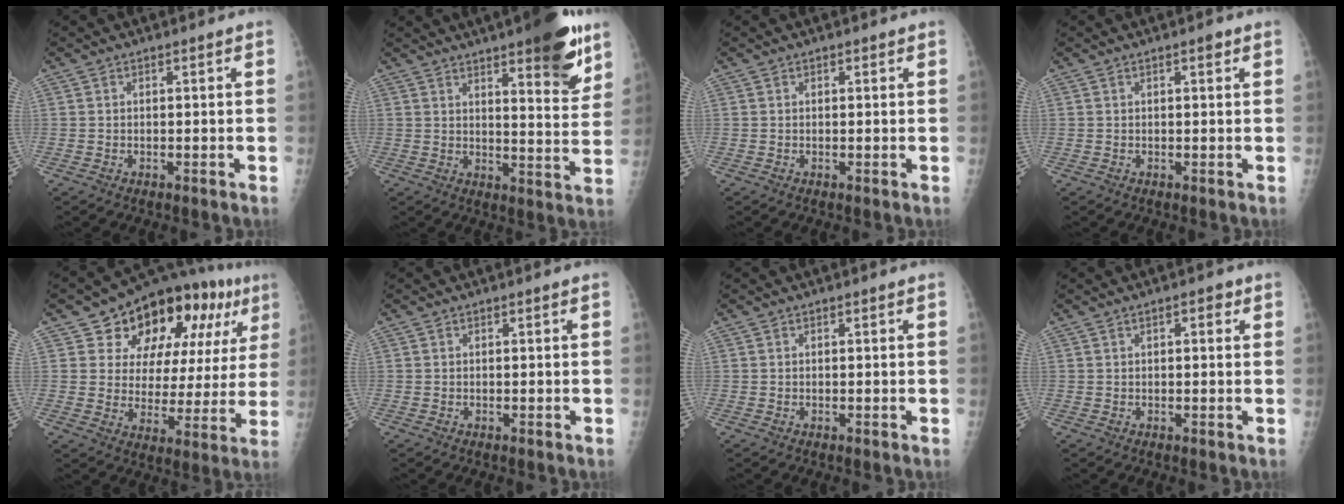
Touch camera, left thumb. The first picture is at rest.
{"total": 15.4, "force": [9.4, 4.1, 11.4], "torque": [-0.119, -0.050, 0.131]}
{"total": 0.6, "force": [0.3, 0.5, 0.2], "torque": [0.006, 0.000, 0.002]}
{"total": 1.3, "force": [0.7, 0.5, 0.9], "torque": [-0.008, 0.000, 0.008]}
{"total": 21.6, "force": [10.8, 12.1, 14.3], "torque": [-0.149, -0.005, 0.157]}
{"total": 0.0}
{"total": 0.0}
{"total": 2.2, "force": [1.0, 1.2, 1.6], "torque": [-0.012, 0.001, 0.011]}